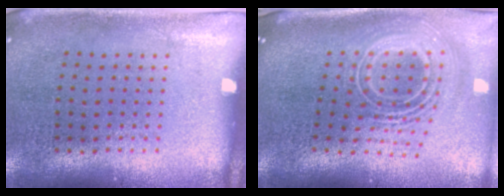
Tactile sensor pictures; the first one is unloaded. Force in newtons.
{"total": 2.8, "press": 1.8, "slide": 2.2}